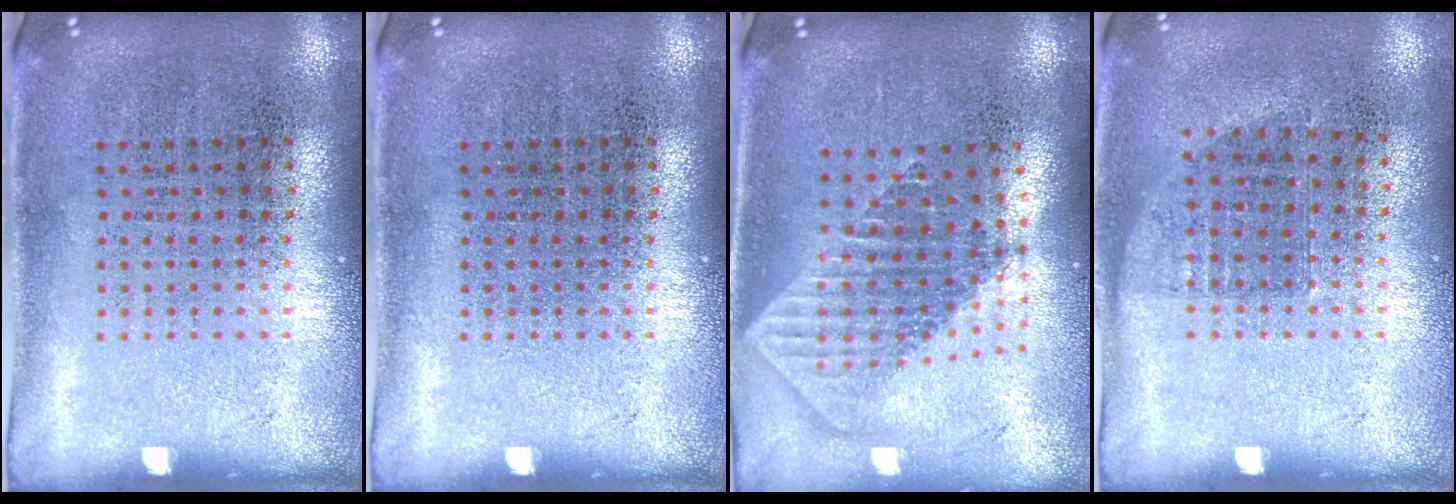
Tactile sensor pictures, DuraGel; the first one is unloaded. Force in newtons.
{"total": 0.0}
{"total": 2.0, "press": 1.6, "slide": 1.2}
{"total": 0.7, "press": 0.6, "slide": 0.3}